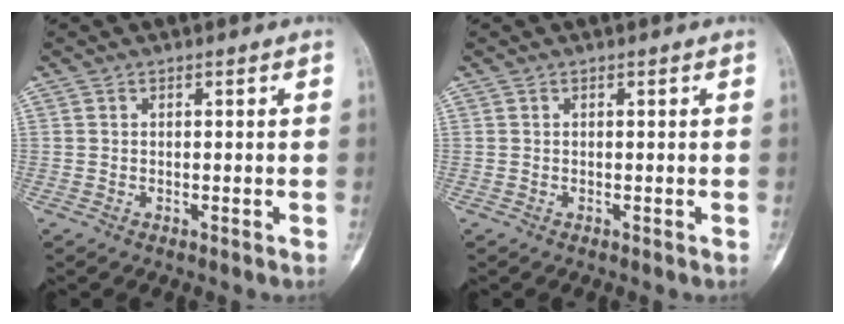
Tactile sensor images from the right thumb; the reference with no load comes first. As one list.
[{"total": 0.0}]